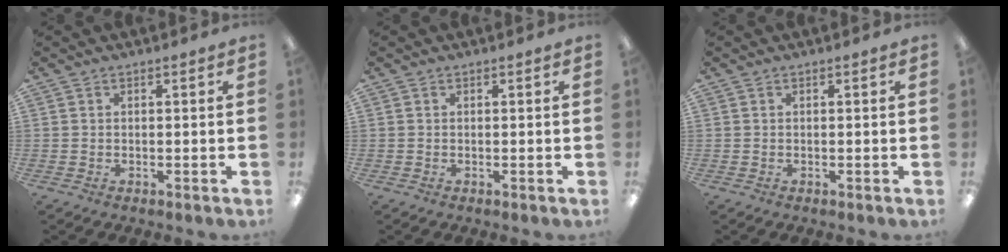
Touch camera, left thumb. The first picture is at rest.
{"total": 0.0}
{"total": 0.0}